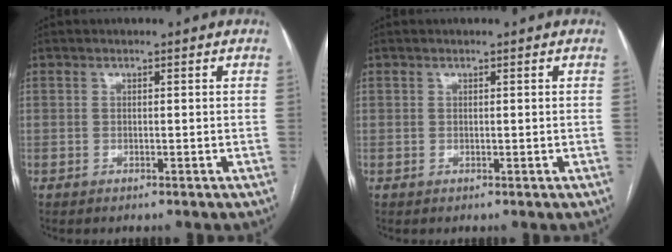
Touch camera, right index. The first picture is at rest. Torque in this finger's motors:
{"motor_torque": [0.00, 0.00, 0.00, 0.00]}